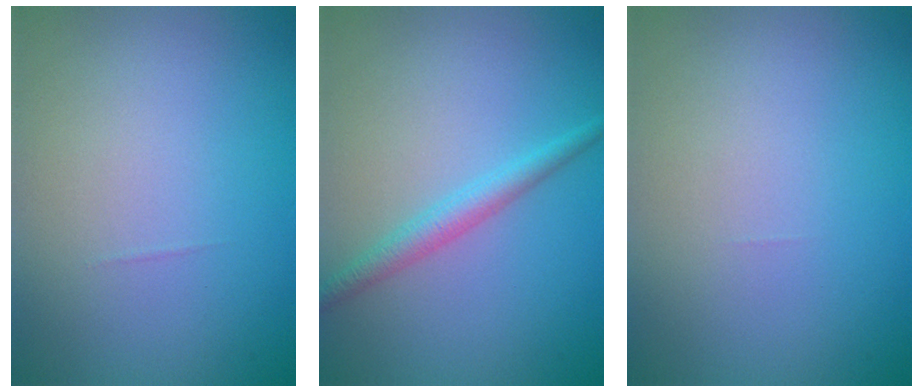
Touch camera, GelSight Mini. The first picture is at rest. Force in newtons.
{"total": 2.1, "press": 2.1, "slide": 0.1}
{"total": 0.0}